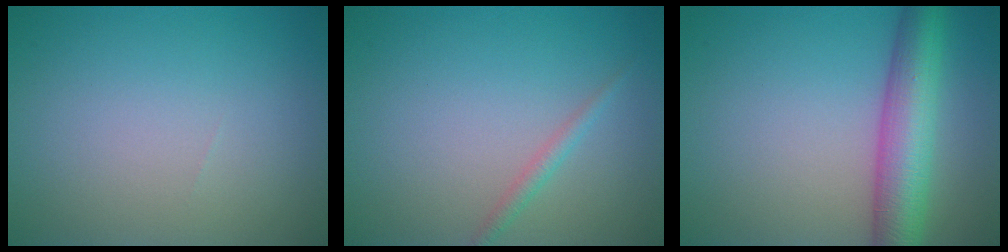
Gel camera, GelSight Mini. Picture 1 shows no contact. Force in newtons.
{"total": 1.1, "press": 1.1, "slide": 0.1}
{"total": 6.9, "press": 6.9, "slide": 0.2}